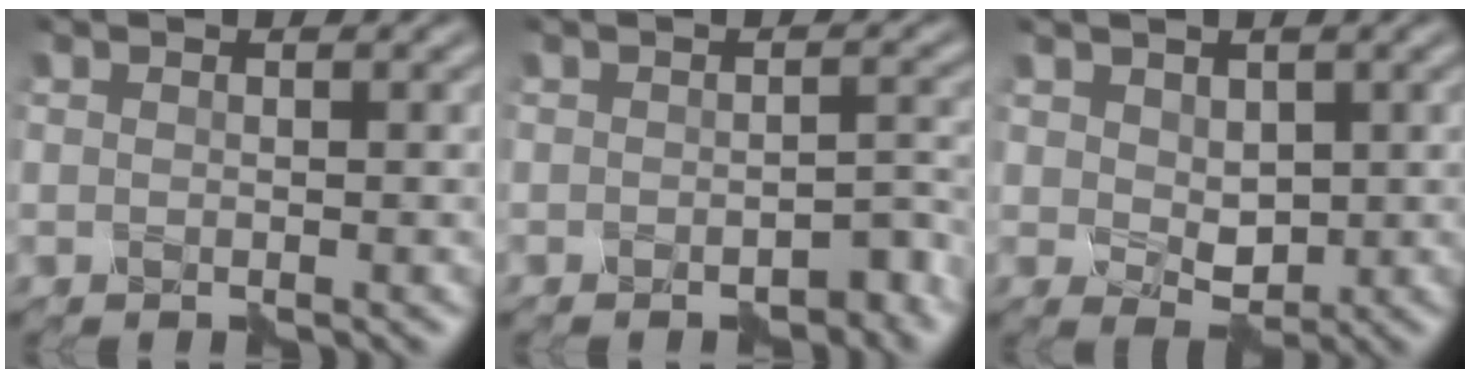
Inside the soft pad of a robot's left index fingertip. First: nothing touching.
{"total": 2.1, "force": [-1.7, 0.8, 0.9], "torque": [-0.007, -0.001, -0.024]}
{"total": 2.2, "force": [0.4, 1.7, 1.4], "torque": [-0.025, -0.005, 0.007]}